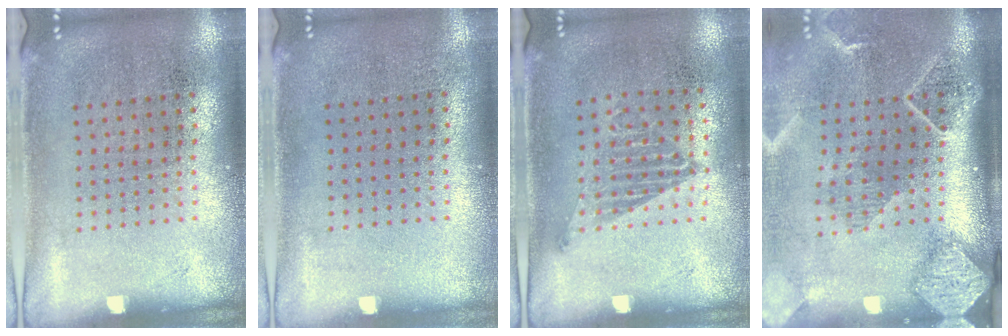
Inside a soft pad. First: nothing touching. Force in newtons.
{"total": 0.0}
{"total": 1.0, "press": 0.8, "slide": 0.6}
{"total": 2.7, "press": 2.0, "slide": 1.8}